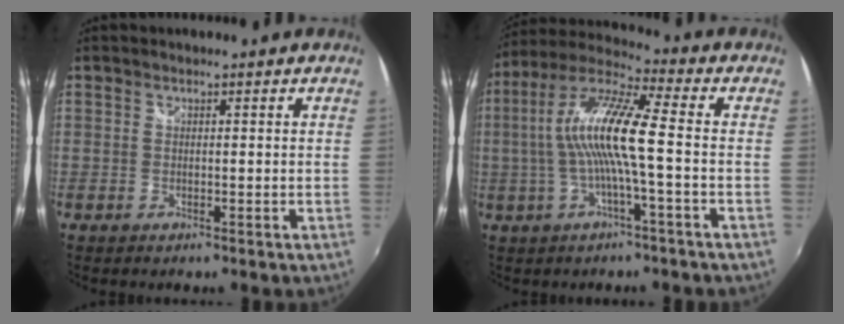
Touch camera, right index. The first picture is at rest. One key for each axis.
{"total": 12.9, "fx": -1.0, "fy": 1.0, "fz": 12.8, "tx": -0.245, "ty": 0.013, "tz": -0.022}